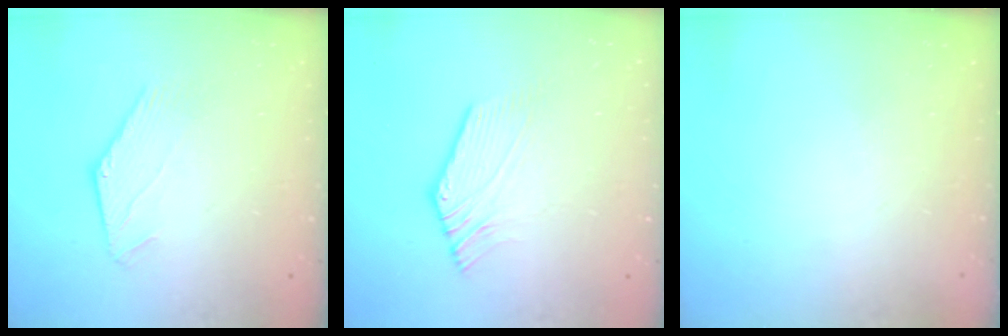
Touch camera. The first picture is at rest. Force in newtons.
{"total": 4.6, "press": 4.4, "slide": 1.2}
{"total": 0.0}